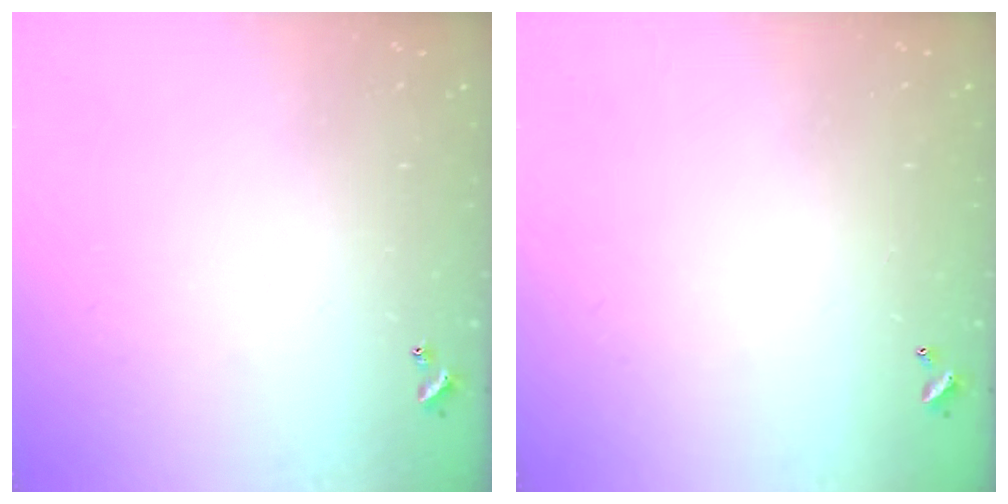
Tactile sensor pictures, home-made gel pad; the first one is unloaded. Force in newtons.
{"total": 2.9, "press": 2.9, "slide": 0.1}